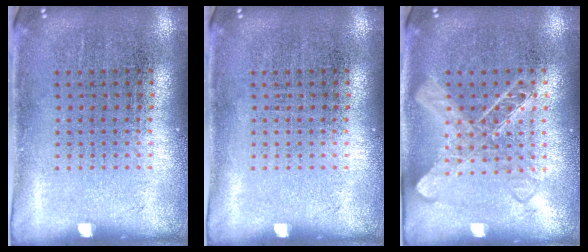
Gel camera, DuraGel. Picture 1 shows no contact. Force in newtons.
{"total": 0.0}
{"total": 1.4, "press": 1.4, "slide": 0.2}